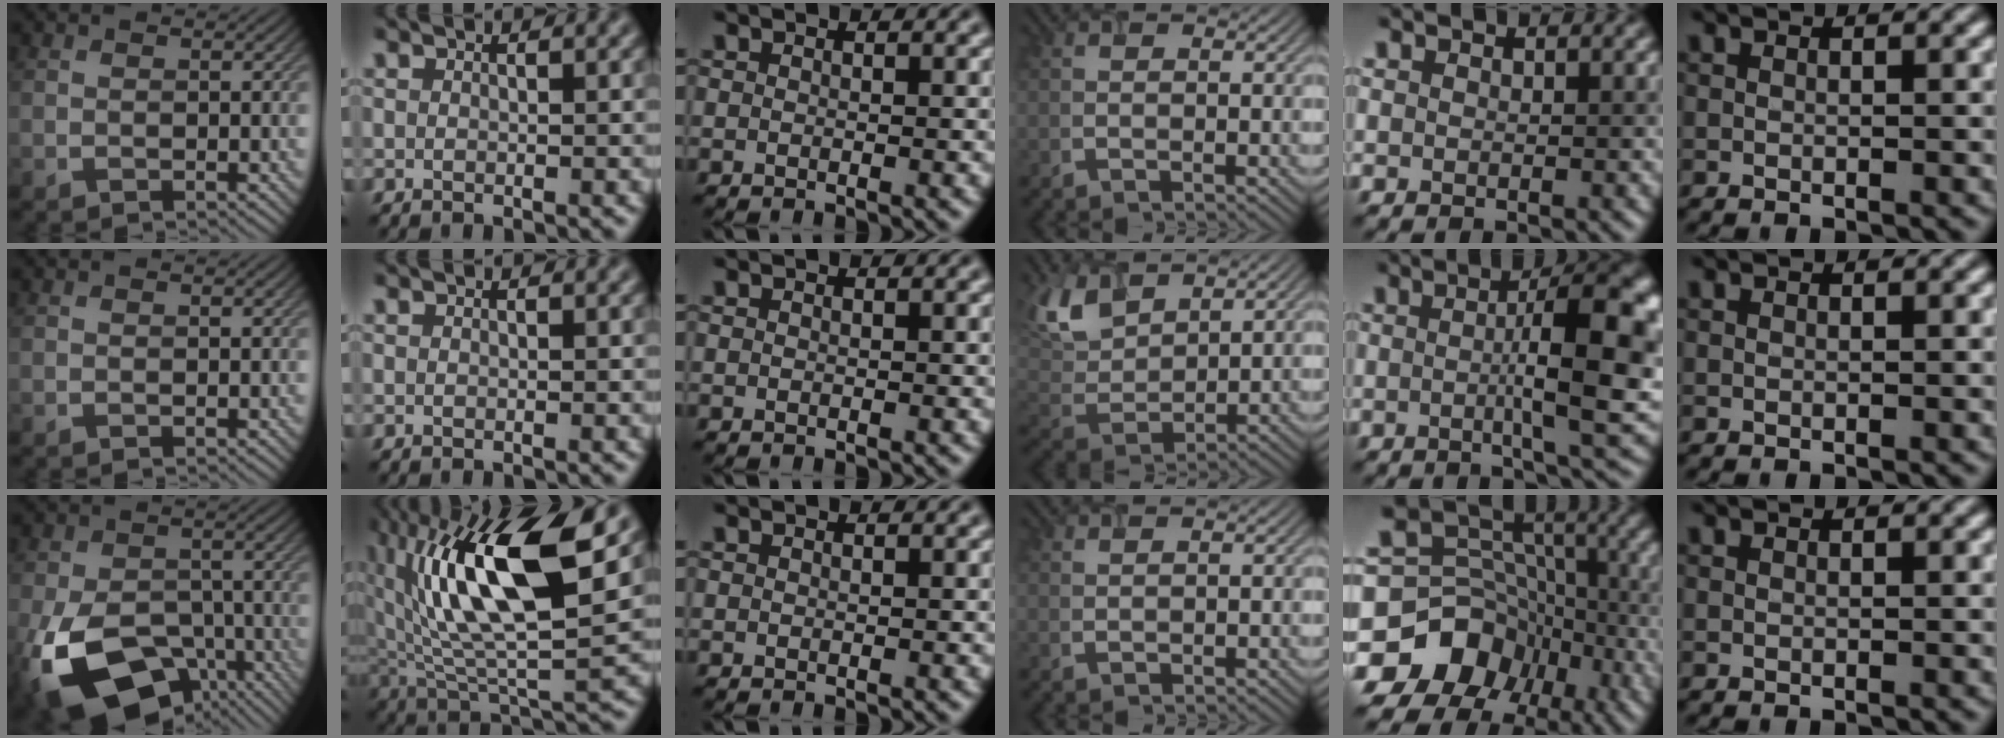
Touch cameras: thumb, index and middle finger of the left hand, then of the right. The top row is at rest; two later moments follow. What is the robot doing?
{"motion": "open", "object": "airpods case & airpods"}